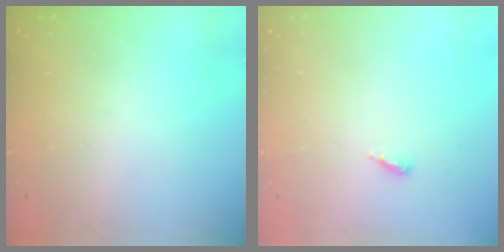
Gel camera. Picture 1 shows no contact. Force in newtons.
{"total": 2.8, "press": 2.8, "slide": 0.2}